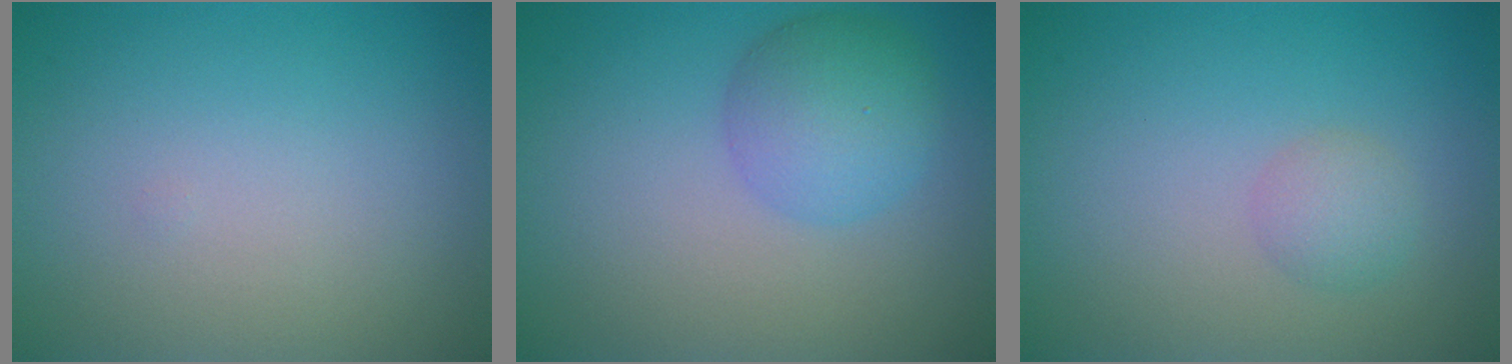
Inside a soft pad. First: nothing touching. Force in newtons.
{"total": 4.2, "press": 4.2, "slide": 0.2}
{"total": 1.7, "press": 1.7, "slide": 0.0}